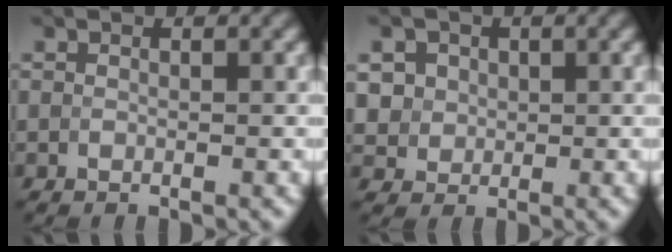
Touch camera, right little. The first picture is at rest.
{"total": 4.1, "force": [1.7, 3.4, 1.3], "torque": [-0.031, 0.011, 0.033]}